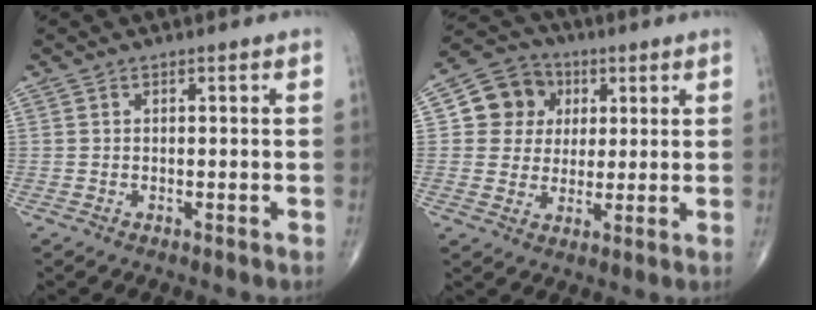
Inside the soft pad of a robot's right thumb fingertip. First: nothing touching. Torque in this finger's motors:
{"motor_torque": [-0.02, 1.50, 0.04, -0.16, 0.02]}